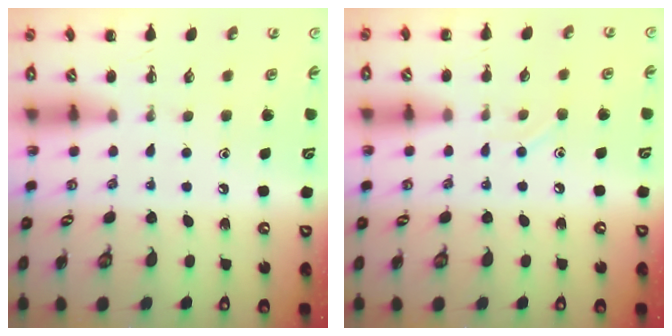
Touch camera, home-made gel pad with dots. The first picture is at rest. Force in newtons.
{"total": 4.0, "press": 3.8, "slide": 1.3}